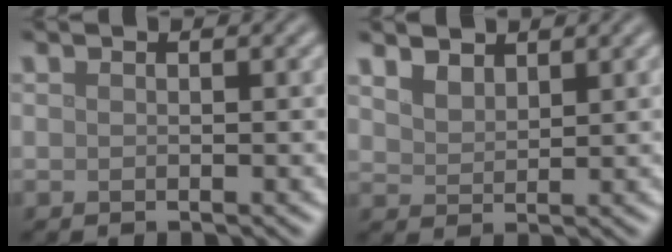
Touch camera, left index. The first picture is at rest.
{"total": 2.7, "force": [2.2, 1.3, 0.9], "torque": [-0.027, 0.001, 0.044]}